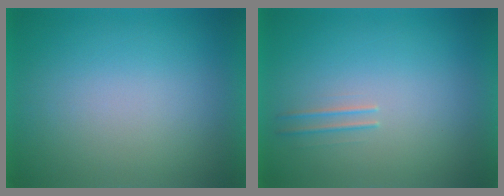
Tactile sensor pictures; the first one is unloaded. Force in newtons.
{"total": 1.5}